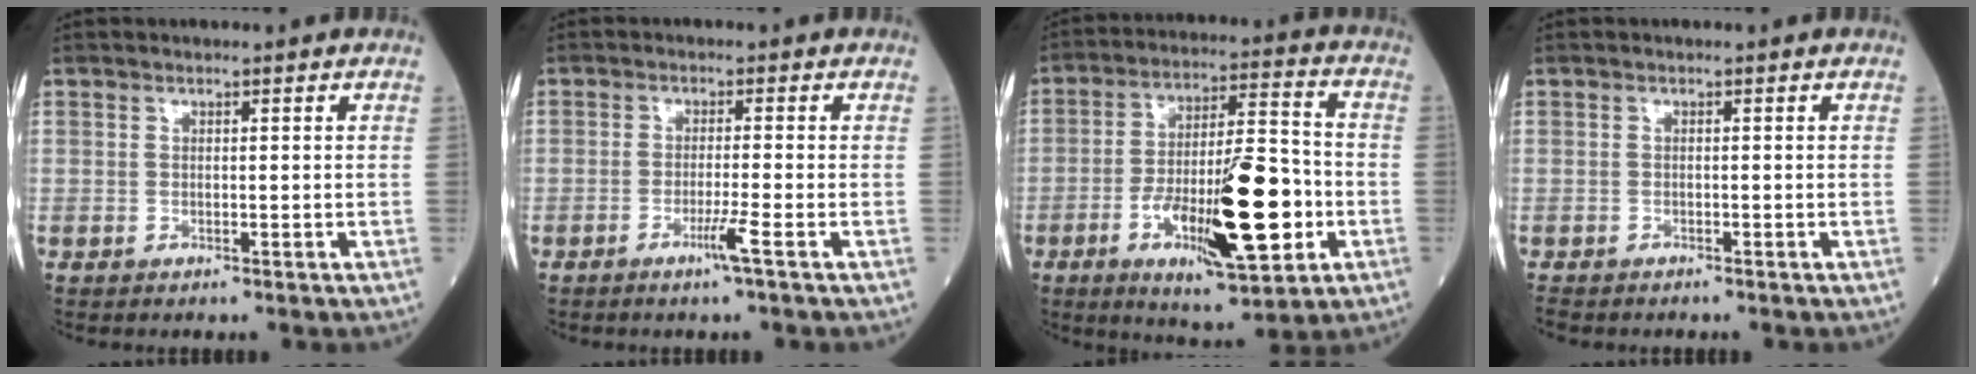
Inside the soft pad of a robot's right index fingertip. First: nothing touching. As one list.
[{"total": 3.0, "force": [-1.5, -0.7, 2.4], "torque": [-0.049, -0.007, -0.032]}, {"total": 17.5, "force": [-5.0, 3.9, 16.3], "torque": [-0.276, -0.004, -0.076]}, {"total": 2.3, "force": [-2.0, 0.7, 0.8], "torque": [-0.014, -0.006, -0.028]}]